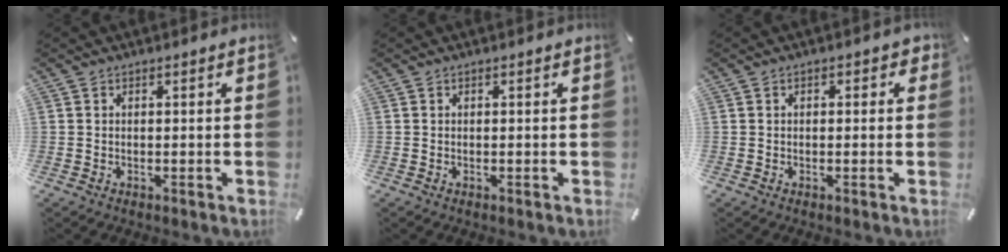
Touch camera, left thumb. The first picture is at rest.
{"total": 0.0}
{"total": 1.3, "force": [0.0, 1.0, 0.9], "torque": [-0.009, 0.003, -0.003]}